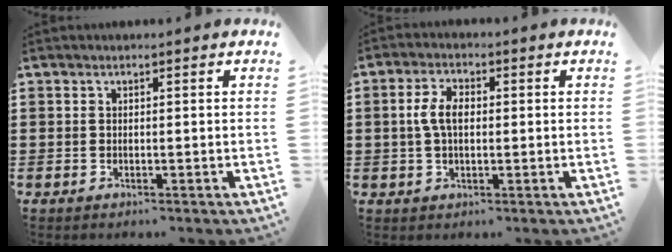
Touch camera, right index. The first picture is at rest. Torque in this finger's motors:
{"motor_torque": [0.63, -0.25, 0.43, 0.14]}